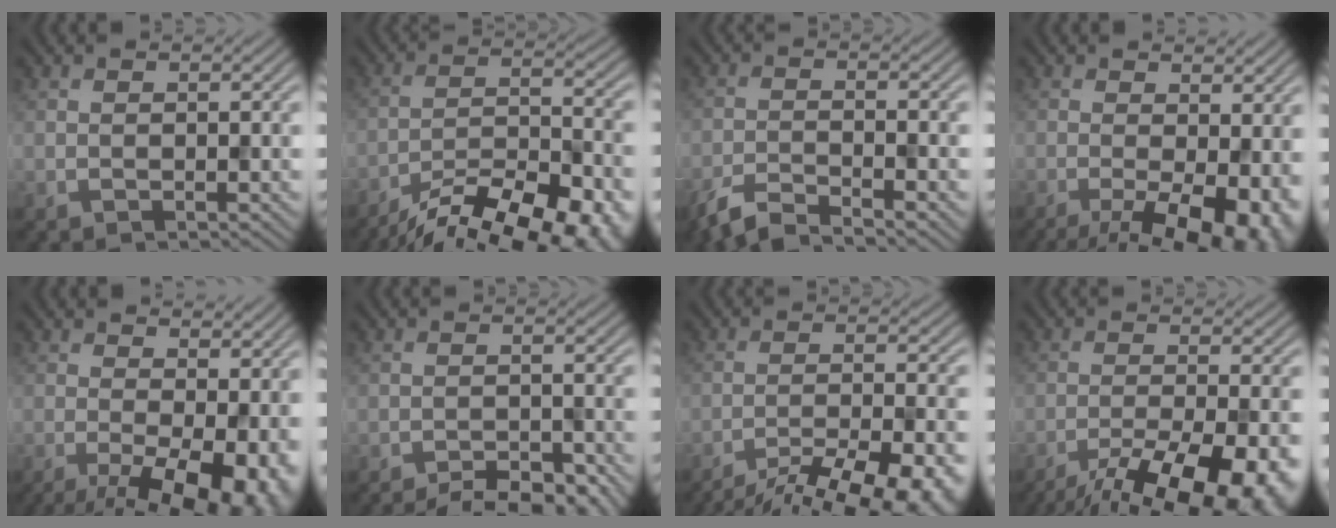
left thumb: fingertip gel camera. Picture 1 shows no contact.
{"total": 16.3, "force": [-13.0, 5.0, 8.4], "torque": [-0.140, -0.031, -0.184]}
{"total": 5.0, "force": [-4.3, 0.8, 2.5], "torque": [-0.046, -0.005, -0.093]}
{"total": 11.6, "force": [-4.6, 4.3, 9.8], "torque": [-0.157, -0.019, -0.060]}
{"total": 12.9, "force": [-4.3, 5.4, 10.9], "torque": [-0.171, -0.022, -0.050]}
{"total": 7.0, "force": [-5.9, 1.8, 3.1], "torque": [-0.051, -0.001, -0.081]}
{"total": 15.4, "force": [-12.6, 3.6, 8.1], "torque": [-0.116, -0.017, -0.164]}
{"total": 15.5, "force": [-10.9, 4.2, 10.1], "torque": [-0.157, -0.035, -0.146]}